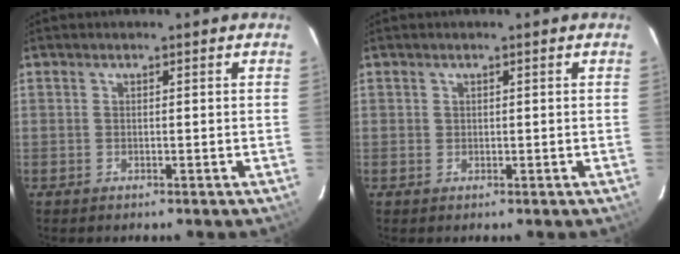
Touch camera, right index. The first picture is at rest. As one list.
[{"total": 0.6, "force": [0.1, 0.6, 0.1], "torque": [0.001, 0.002, 0.003]}]